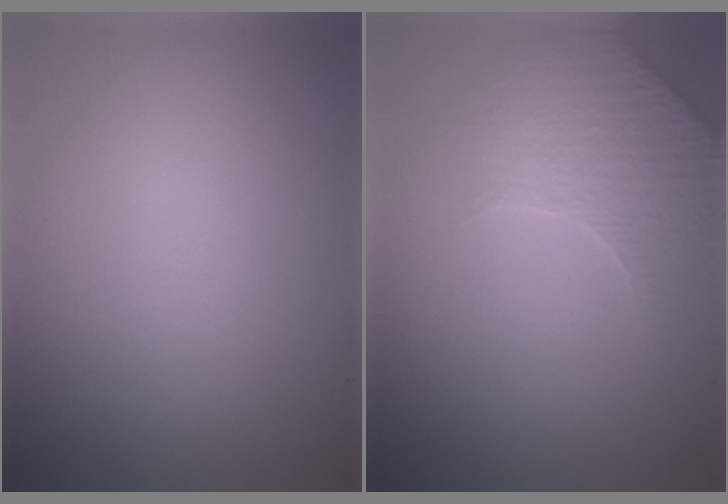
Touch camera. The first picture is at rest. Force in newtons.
{"total": 3.7, "press": 3.6, "slide": 1.0}